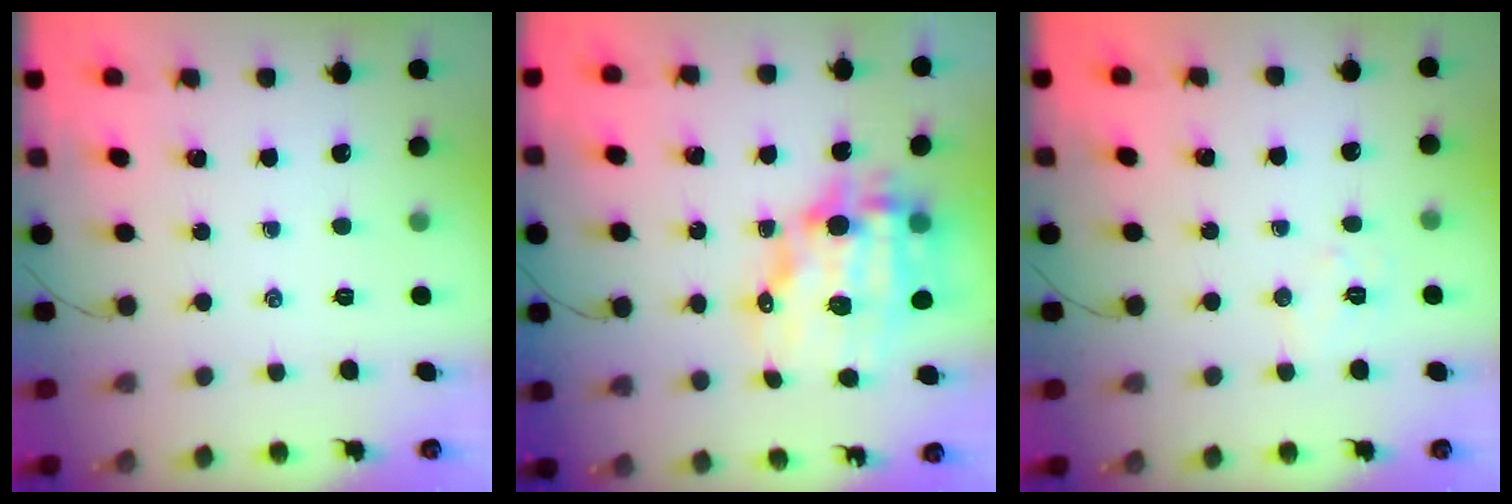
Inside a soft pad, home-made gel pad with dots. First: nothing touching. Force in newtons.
{"total": 15.0, "press": 14.6, "slide": 3.4}
{"total": 5.8, "press": 5.7, "slide": 1.0}